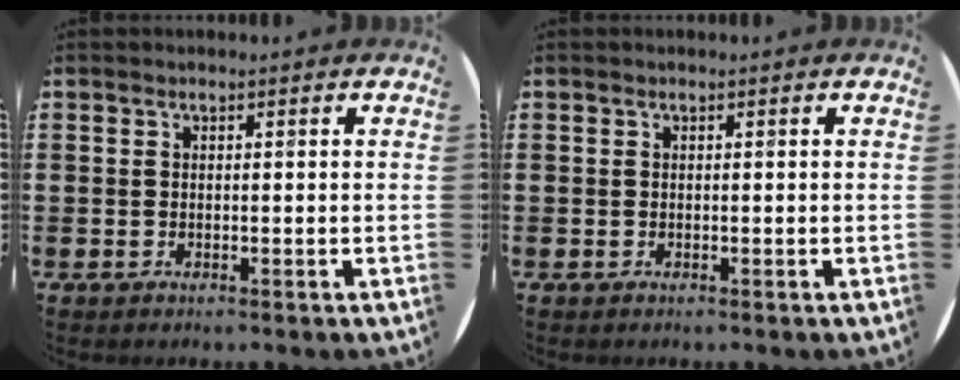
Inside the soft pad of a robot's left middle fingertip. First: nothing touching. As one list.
[{"total": 0.0}]